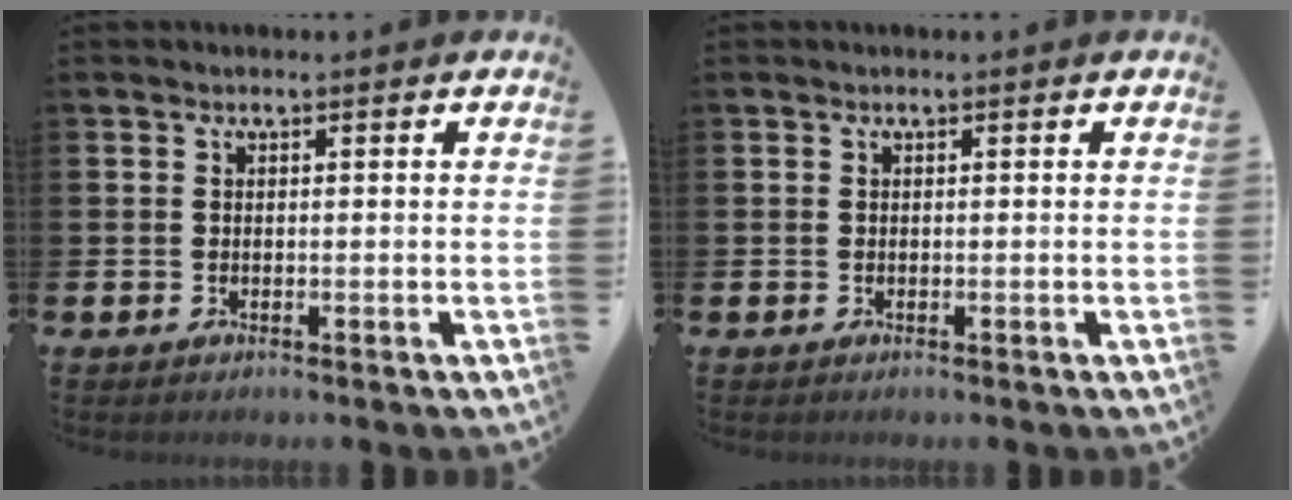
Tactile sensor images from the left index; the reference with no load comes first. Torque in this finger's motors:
{"motor_torque": [-0.22, 0.18, 0.00, 0.02]}